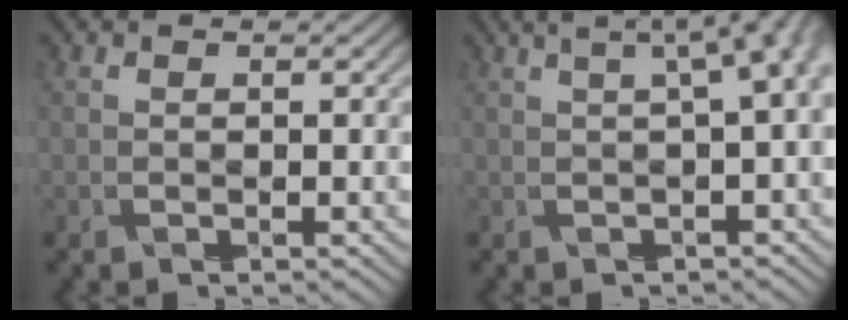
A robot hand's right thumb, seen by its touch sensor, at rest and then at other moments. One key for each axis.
{"total": 8.6, "fx": 1.3, "fy": 2.8, "fz": 8.0, "tx": -0.111, "ty": 0.012, "tz": 0.020}